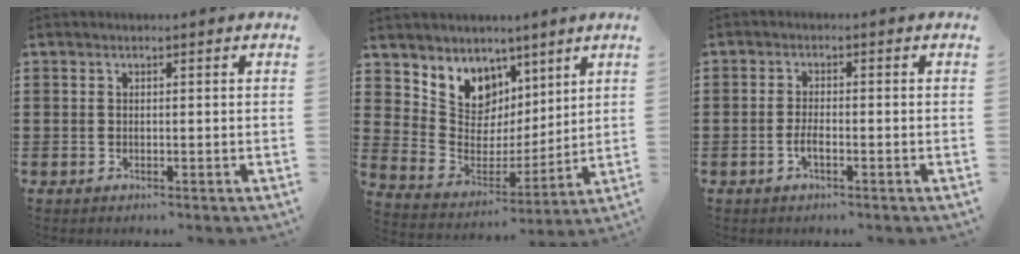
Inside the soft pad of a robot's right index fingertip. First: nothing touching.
{"total": 7.9, "force": [5.5, 5.7, -0.2], "torque": [-0.049, -0.066, 0.104]}
{"total": 2.1, "force": [-1.0, 0.5, 1.8], "torque": [-0.033, 0.000, -0.018]}